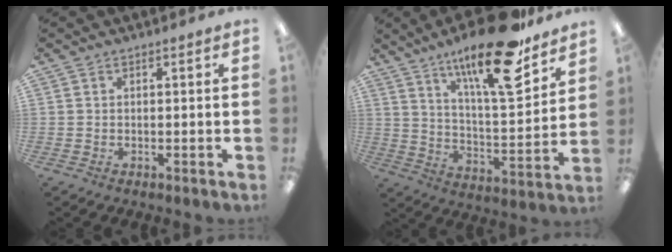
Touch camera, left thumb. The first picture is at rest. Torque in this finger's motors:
{"motor_torque": [0.51, 0.52, 1.58, -1.19, 0.21]}